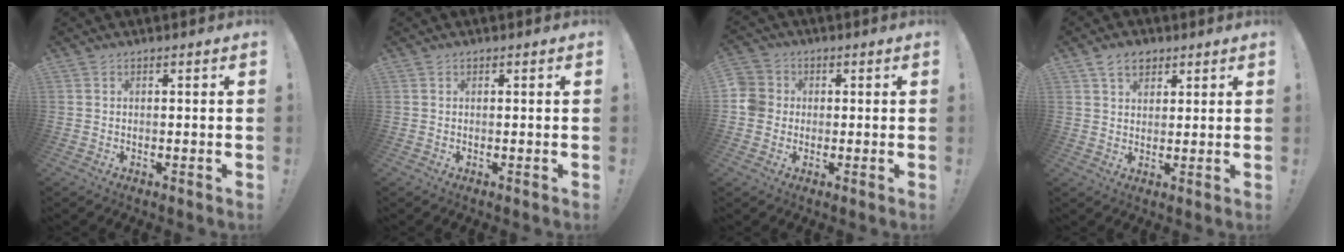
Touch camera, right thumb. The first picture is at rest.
{"total": 0.0}
{"total": 6.3, "force": [-0.1, 5.9, 2.2], "torque": [-0.045, 0.011, -0.002]}
{"total": 6.3, "force": [3.8, 4.3, 2.6], "torque": [-0.039, -0.011, 0.071]}